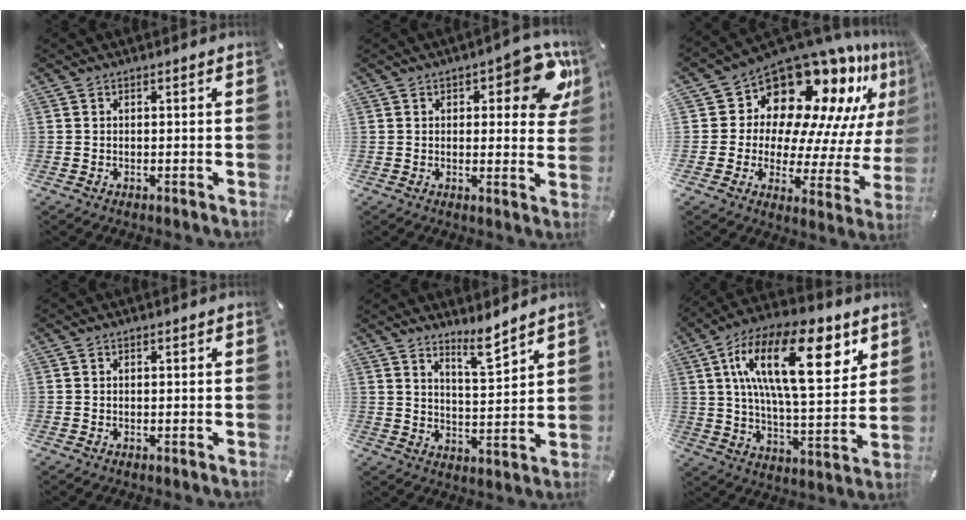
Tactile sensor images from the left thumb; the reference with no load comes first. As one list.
[{"total": 11.7, "force": [5.2, 5.3, 9.1], "torque": [-0.096, -0.026, 0.082]}, {"total": 16.8, "force": [13.4, 8.1, 6.1], "torque": [-0.085, -0.148, 0.221]}, {"total": 0.0}, {"total": 7.5, "force": [6.6, 1.0, 3.5], "torque": [-0.055, -0.052, 0.112]}, {"total": 23.0, "force": [9.4, 9.6, 18.7], "torque": [-0.333, -0.029, 0.142]}]